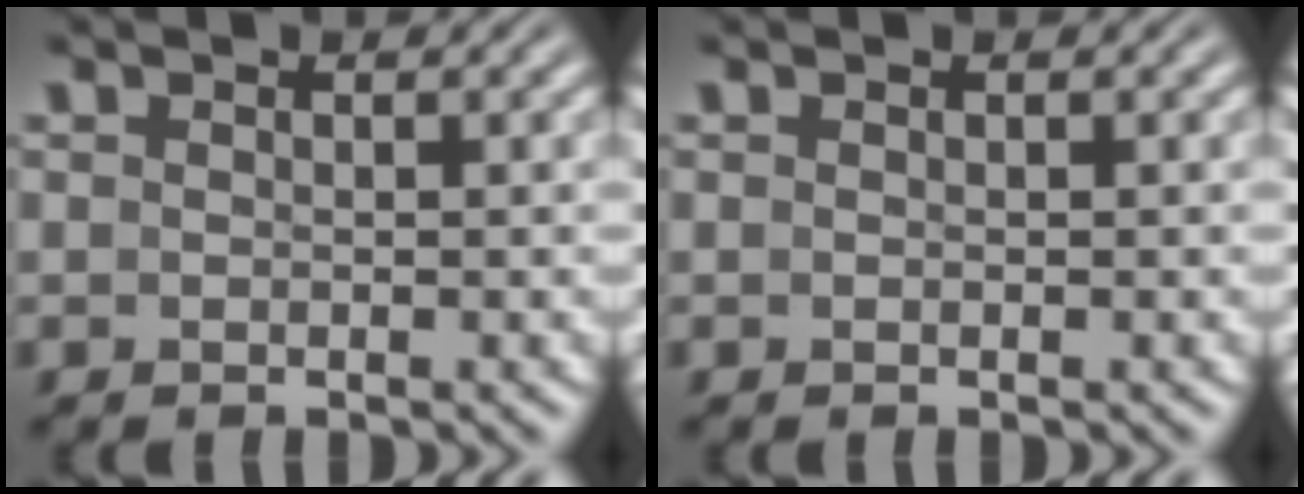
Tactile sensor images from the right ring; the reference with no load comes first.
{"total": 0.0}